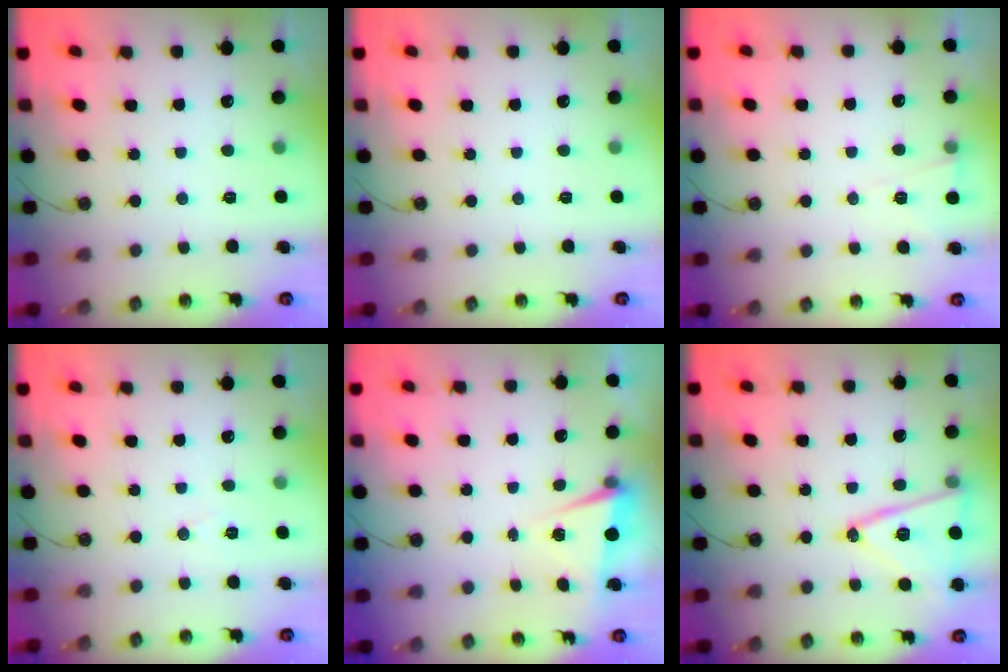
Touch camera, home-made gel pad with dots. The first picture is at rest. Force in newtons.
{"total": 0.0}
{"total": 5.3, "press": 3.1, "slide": 4.3}
{"total": 5.3, "press": 3.0, "slide": 4.4}
{"total": 1.9, "press": 1.4, "slide": 1.3}
{"total": 15.3, "press": 14.8, "slide": 3.5}